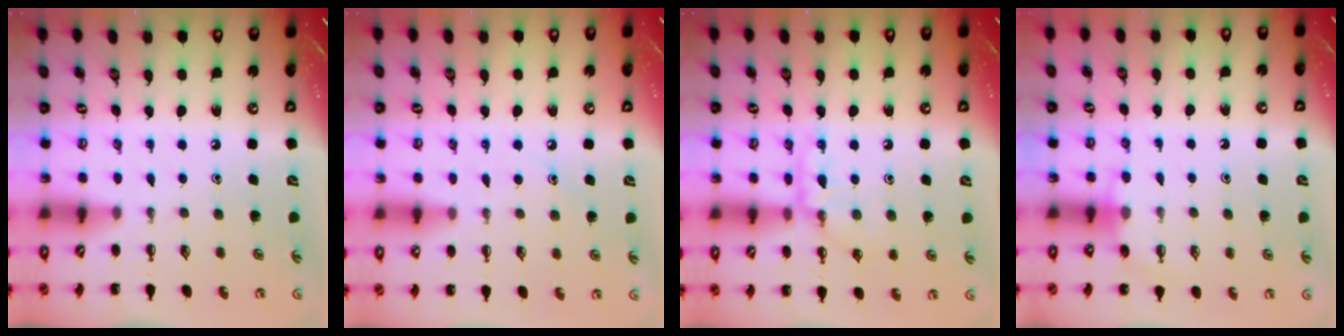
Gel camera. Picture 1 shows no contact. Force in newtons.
{"total": 7.6, "press": 7.4, "slide": 1.8}
{"total": 10.3, "press": 10.3, "slide": 0.9}
{"total": 5.3, "press": 5.1, "slide": 1.4}